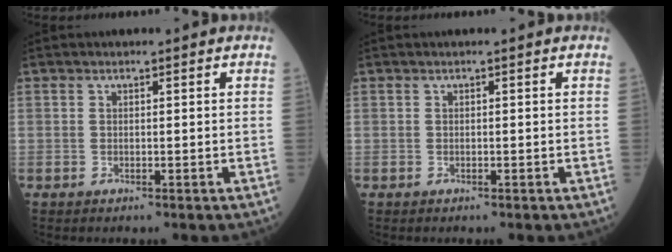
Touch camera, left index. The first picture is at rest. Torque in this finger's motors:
{"motor_torque": [-0.02, 0.02, 0.00, 0.00]}